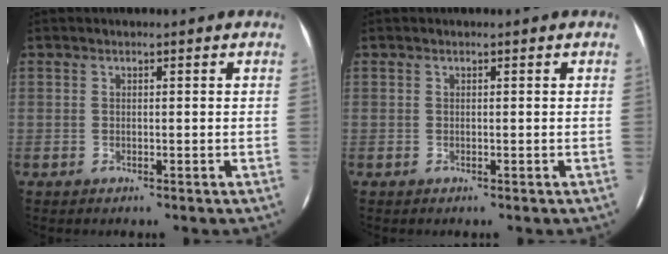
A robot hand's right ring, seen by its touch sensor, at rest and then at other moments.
{"total": 0.0}